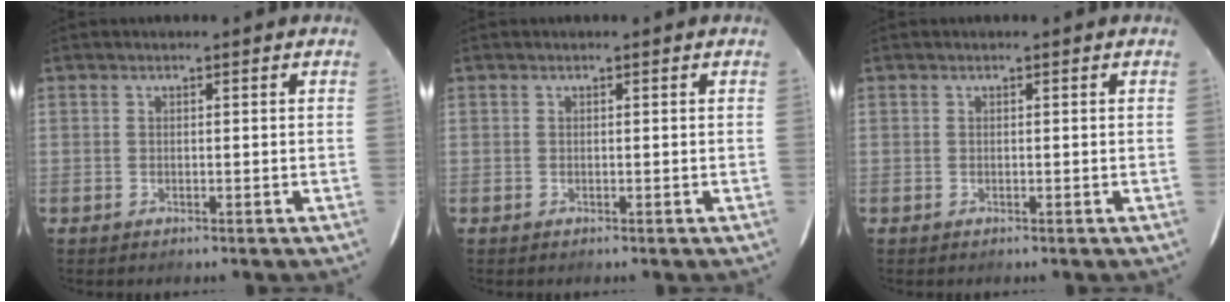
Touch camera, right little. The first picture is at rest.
{"total": 0.0}
{"total": 0.0}